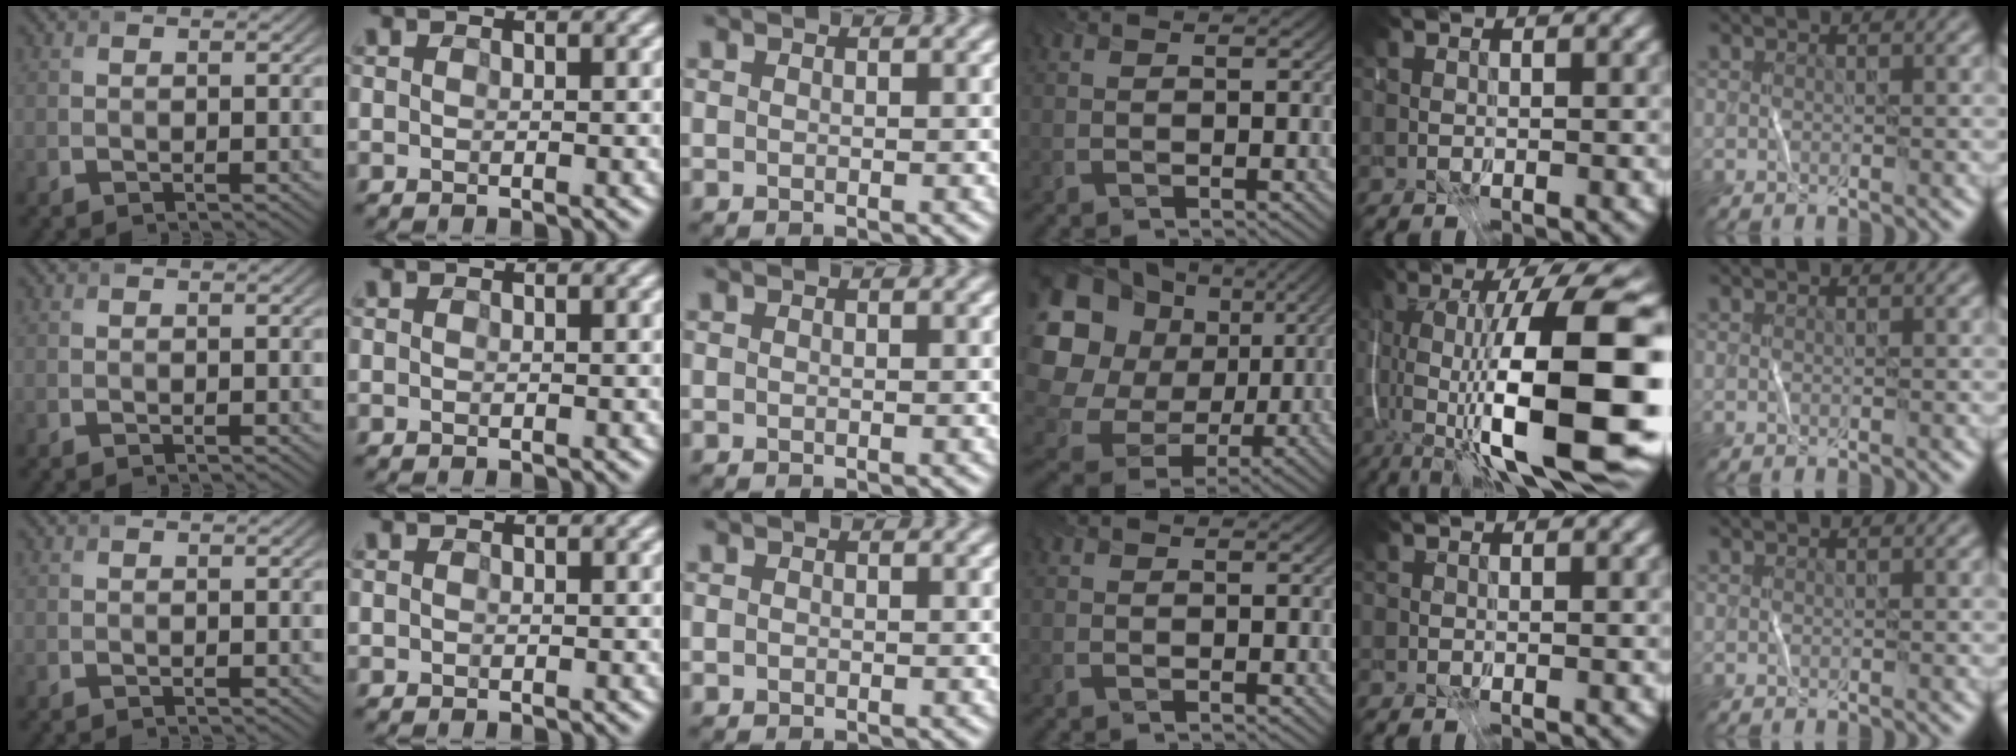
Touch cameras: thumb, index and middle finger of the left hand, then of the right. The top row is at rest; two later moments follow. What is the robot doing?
{"motion": "fold", "object": "receipt paper"}